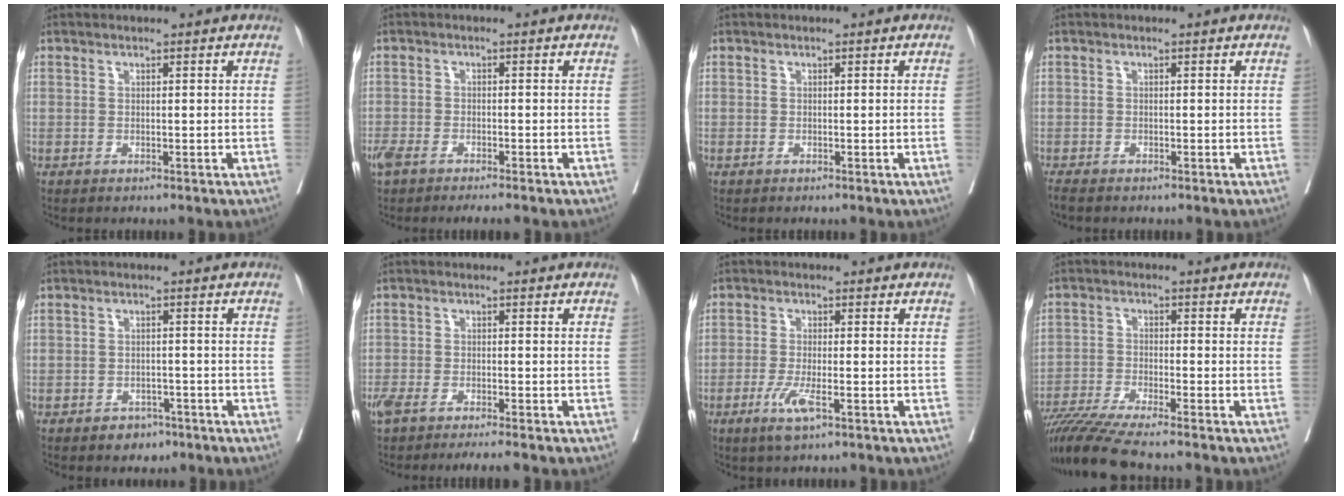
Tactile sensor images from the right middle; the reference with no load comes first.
{"total": 5.9, "force": [-4.6, 1.3, 3.4], "torque": [-0.055, -0.007, -0.075]}
{"total": 0.7, "force": [0.0, -0.4, 0.6], "torque": [-0.002, 0.002, 0.000]}
{"total": 2.0, "force": [-1.7, 0.4, 0.9], "torque": [-0.019, -0.008, -0.029]}
{"total": 3.1, "force": [-2.0, 2.2, 0.9], "torque": [-0.006, 0.008, -0.022]}
{"total": 6.2, "force": [-5.0, 0.6, 3.6], "torque": [-0.059, -0.007, -0.084]}
{"total": 4.4, "force": [-2.1, 0.6, 3.8], "torque": [-0.080, -0.009, -0.040]}
{"total": 9.7, "force": [-8.4, -1.0, 4.8], "torque": [-0.074, -0.031, -0.147]}